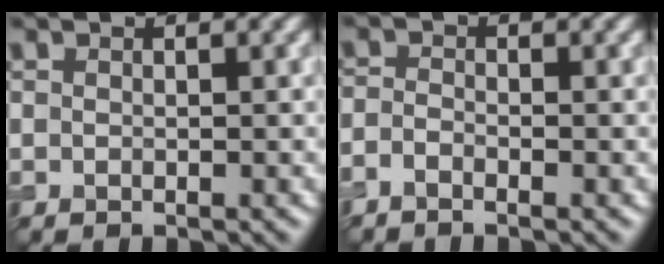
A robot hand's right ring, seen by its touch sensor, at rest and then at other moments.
{"total": 1.4, "force": [-1.1, 0.6, 0.8], "torque": [-0.019, -0.002, -0.029]}